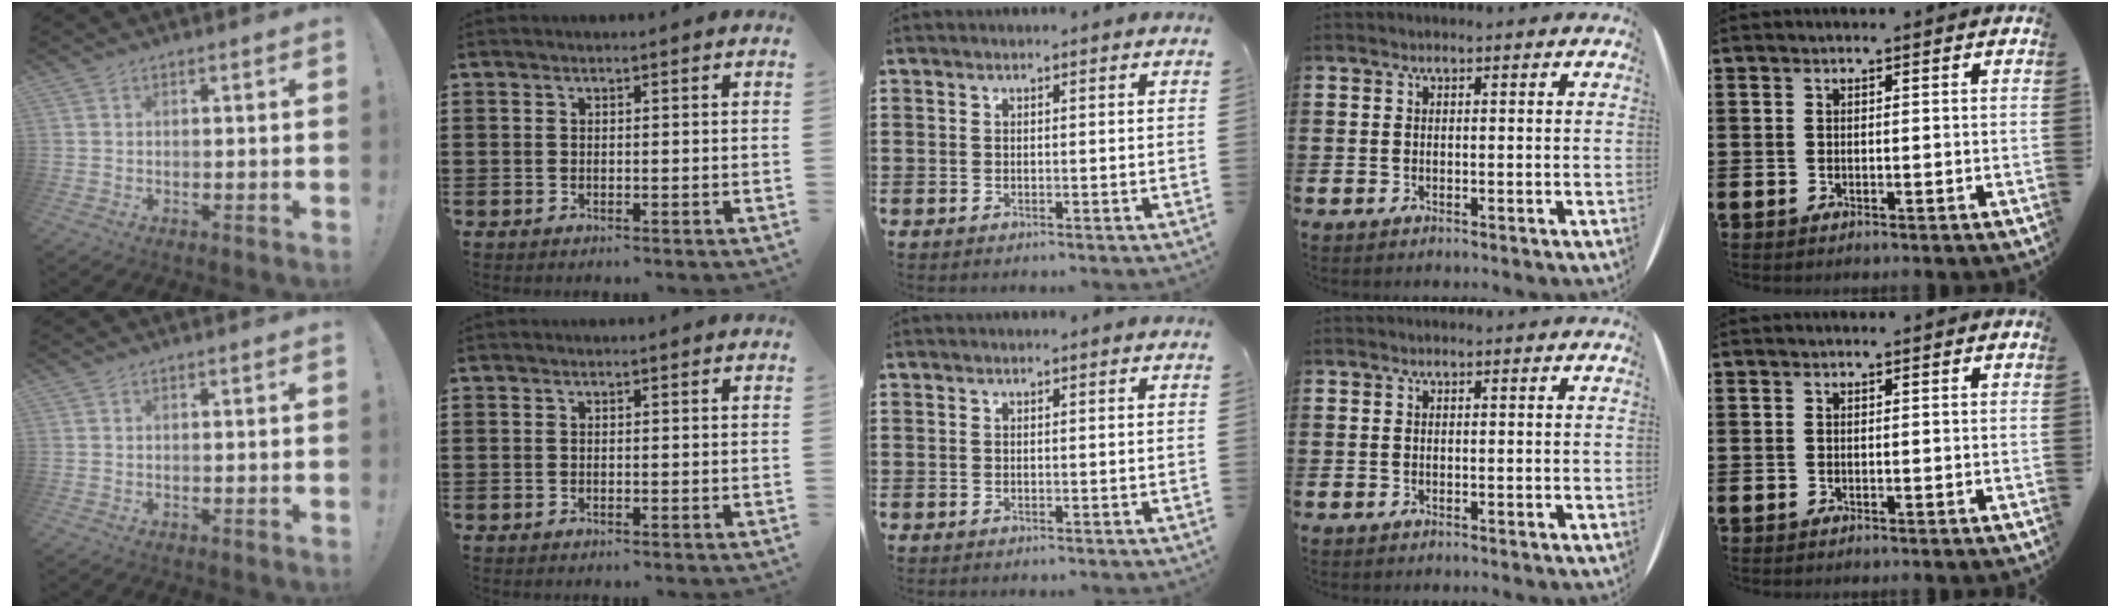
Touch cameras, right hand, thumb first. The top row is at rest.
{}